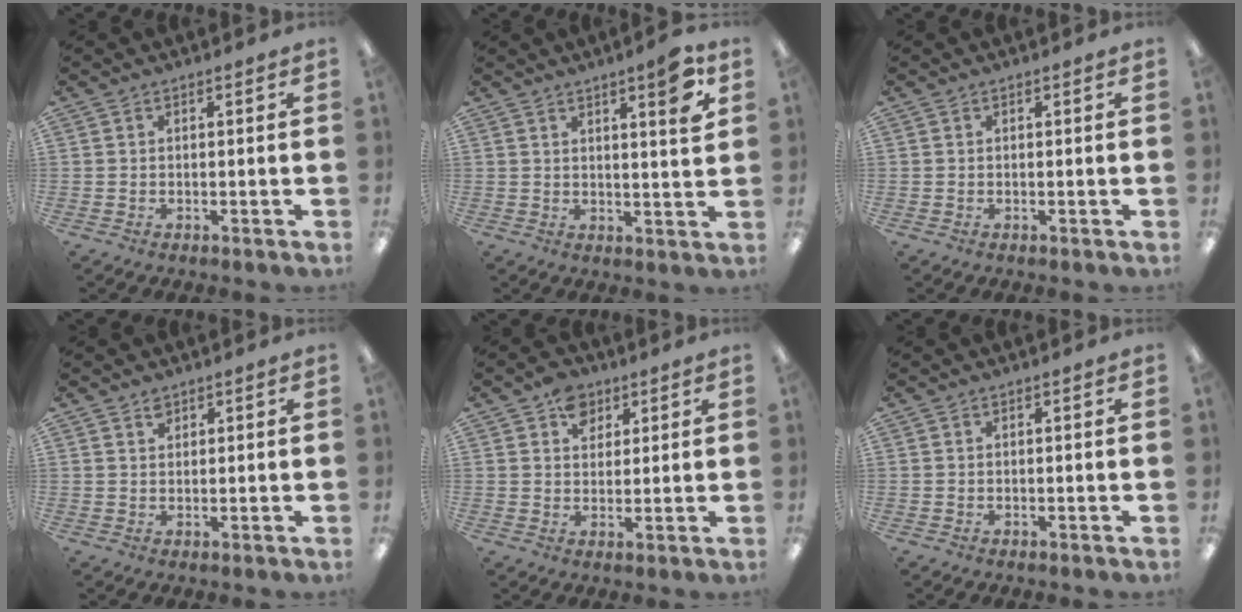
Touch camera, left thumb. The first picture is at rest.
{"total": 7.0, "force": [4.4, 0.8, 5.3], "torque": [-0.072, -0.026, 0.066]}
{"total": 0.0}
{"total": 1.7, "force": [1.4, 0.9, 0.3], "torque": [0.001, -0.006, 0.026]}
{"total": 6.6, "force": [3.7, 4.8, 2.7], "torque": [-0.034, -0.004, 0.065]}
{"total": 0.0}